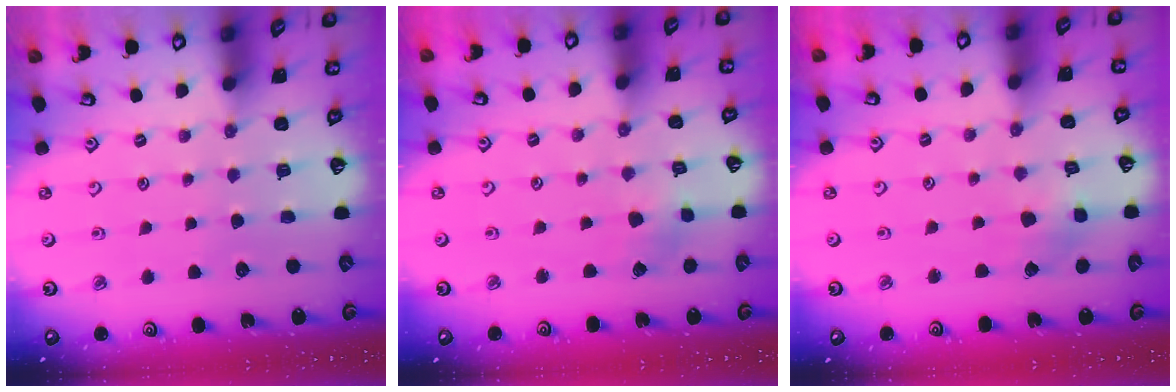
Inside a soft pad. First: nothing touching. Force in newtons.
{"total": 2.5, "press": 2.5, "slide": 0.3}
{"total": 3.6, "press": 3.6, "slide": 0.4}